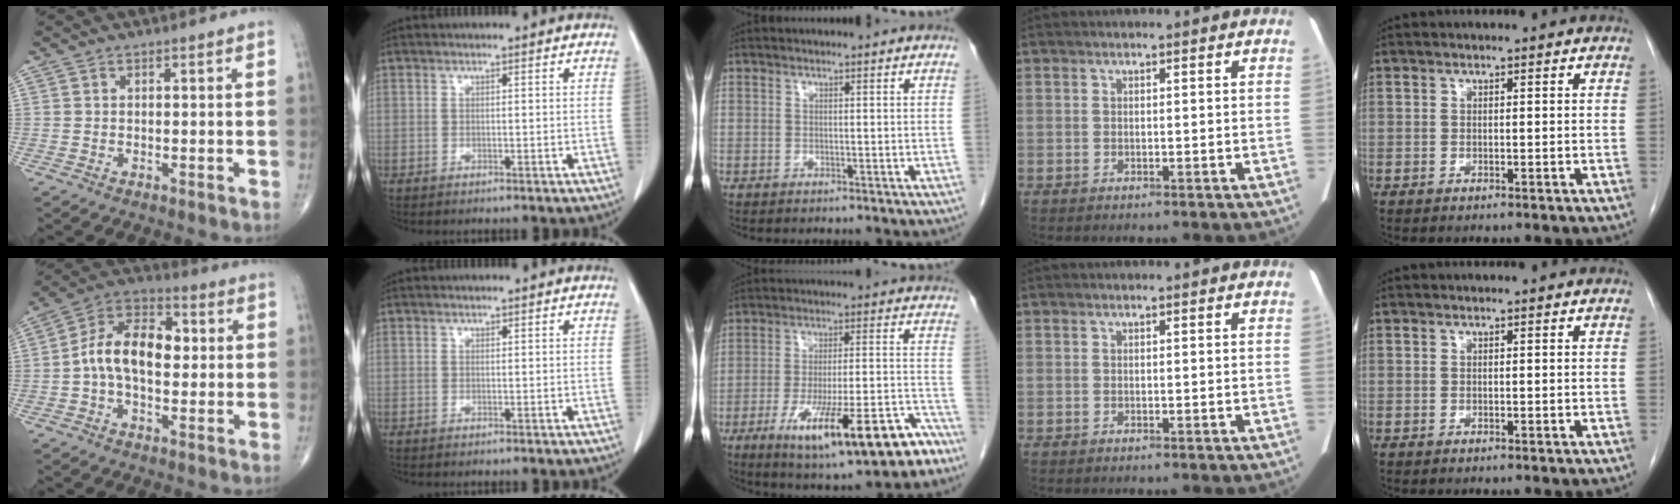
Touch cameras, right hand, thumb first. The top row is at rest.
{"thumb": {"total": 13.1, "force": [0.2, 7.9, 10.5], "torque": [-0.171, 0.034, -0.008]}, "middle": {"total": 17.6, "force": [-10.2, 3.6, 13.9], "torque": [-0.186, 0.004, -0.145]}}